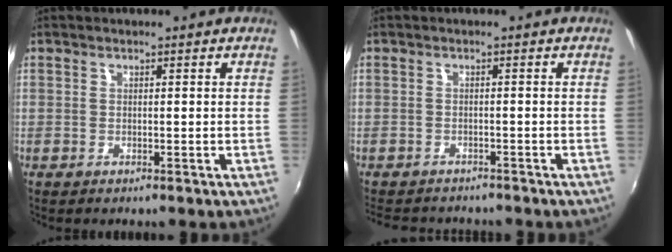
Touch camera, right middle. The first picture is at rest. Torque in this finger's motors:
{"motor_torque": [0.69, -0.70, 0.08, 0.02]}